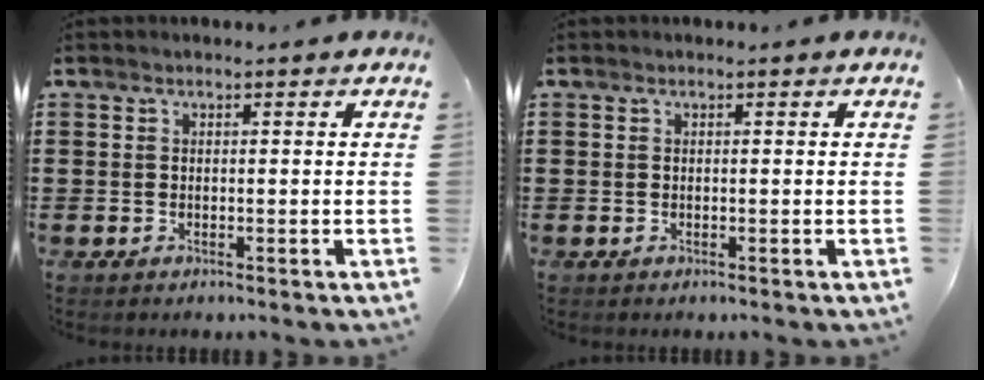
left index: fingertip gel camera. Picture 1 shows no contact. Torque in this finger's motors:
{"motor_torque": [0.01, 0.01, 0.00, -0.01]}